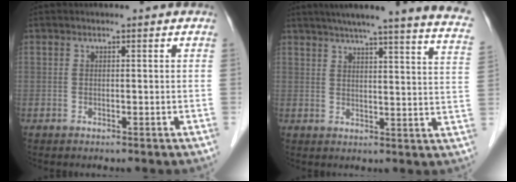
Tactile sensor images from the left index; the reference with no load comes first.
{"total": 23.5, "force": [19.8, 0.1, 12.7], "torque": [-0.183, -0.028, 0.235]}